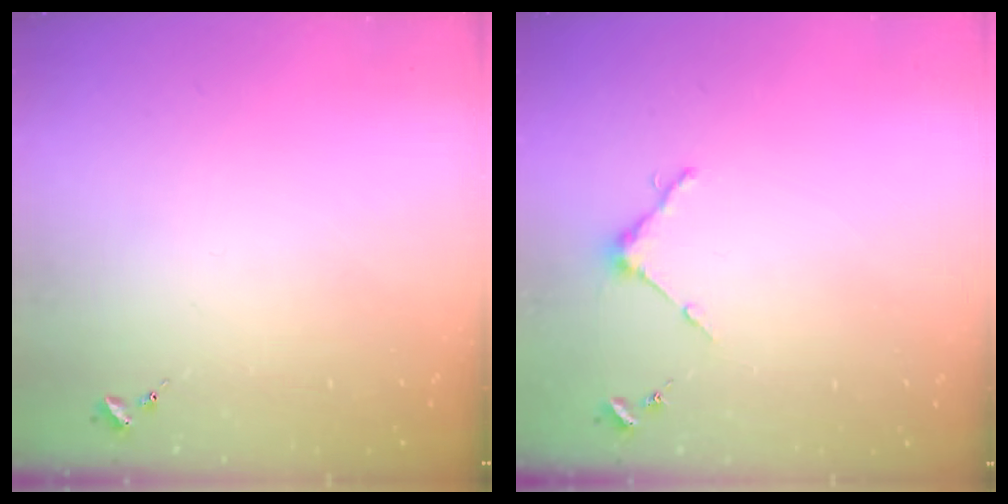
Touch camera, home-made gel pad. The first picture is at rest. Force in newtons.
{"total": 4.0, "press": 4.0, "slide": 0.4}